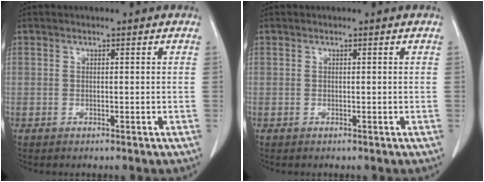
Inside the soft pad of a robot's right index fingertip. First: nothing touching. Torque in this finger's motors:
{"motor_torque": [0.00, 0.00, 0.00, 0.00]}